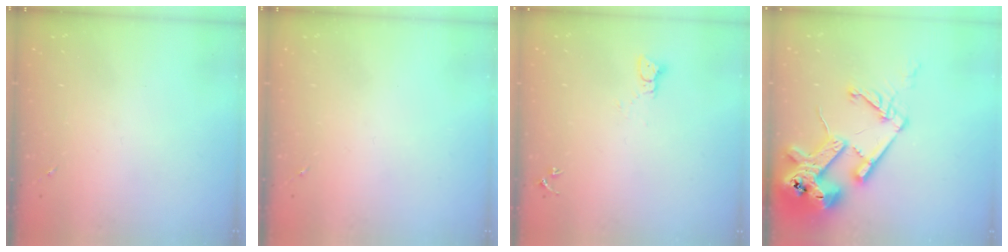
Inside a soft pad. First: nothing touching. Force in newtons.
{"total": 0.0}
{"total": 3.3, "press": 3.3, "slide": 0.1}
{"total": 21.7, "press": 21.5, "slide": 2.7}